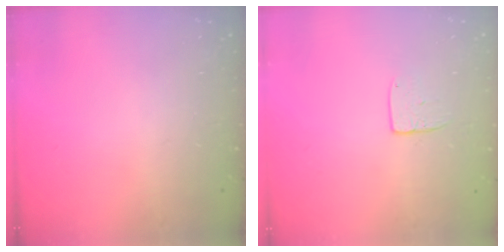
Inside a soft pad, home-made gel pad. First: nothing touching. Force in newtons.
{"total": 5.8, "press": 5.7, "slide": 0.6}